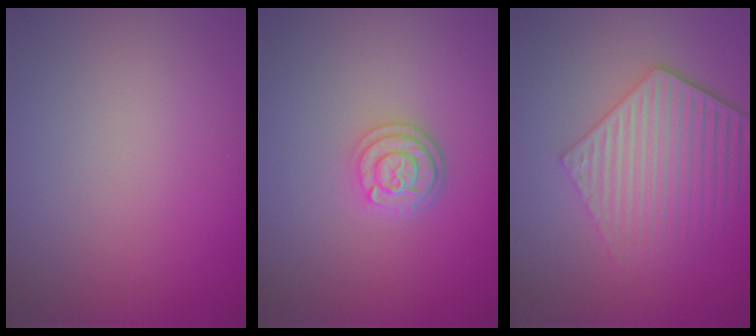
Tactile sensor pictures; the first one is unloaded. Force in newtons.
{"total": 3.1, "press": 2.4, "slide": 1.8}
{"total": 5.6, "press": 4.3, "slide": 3.6}